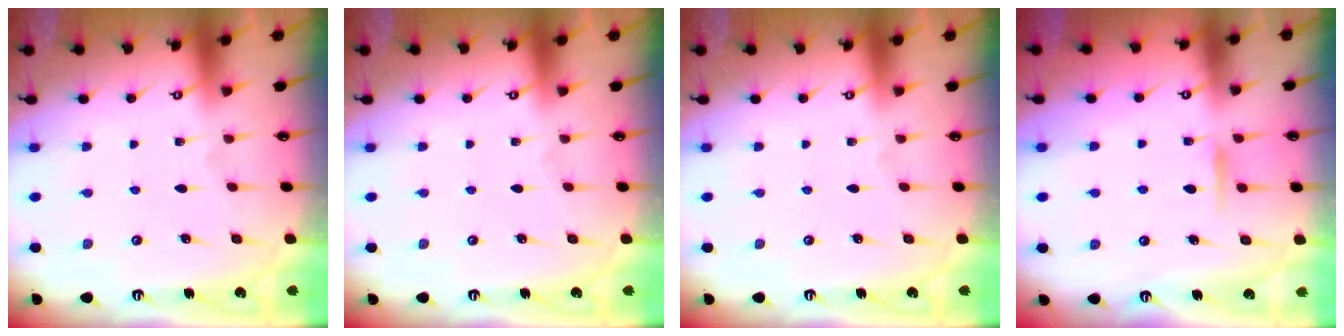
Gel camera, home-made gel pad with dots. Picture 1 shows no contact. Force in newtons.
{"total": 0.0}
{"total": 0.0}
{"total": 7.1, "press": 7.0, "slide": 0.7}